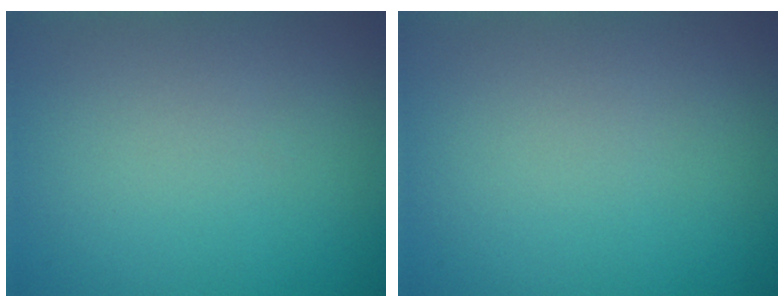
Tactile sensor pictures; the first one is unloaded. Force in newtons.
{"total": 0.0}